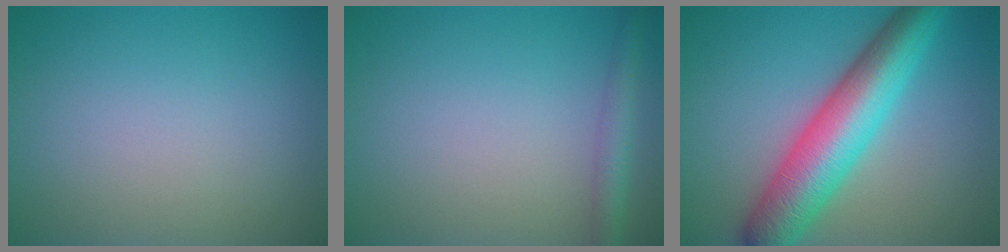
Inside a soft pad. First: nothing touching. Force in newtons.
{"total": 2.6, "press": 2.6, "slide": 0.0}
{"total": 9.0, "press": 9.0, "slide": 0.2}